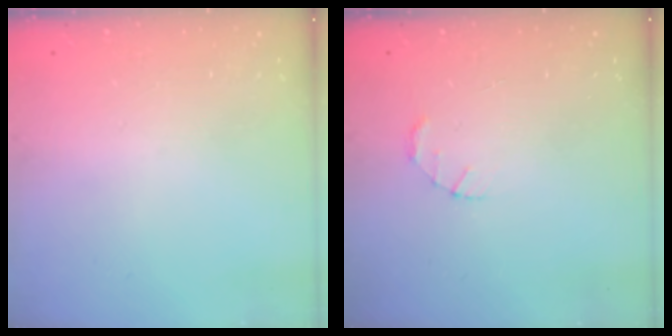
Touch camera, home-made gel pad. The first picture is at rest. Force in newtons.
{"total": 1.5, "press": 1.5, "slide": 0.3}